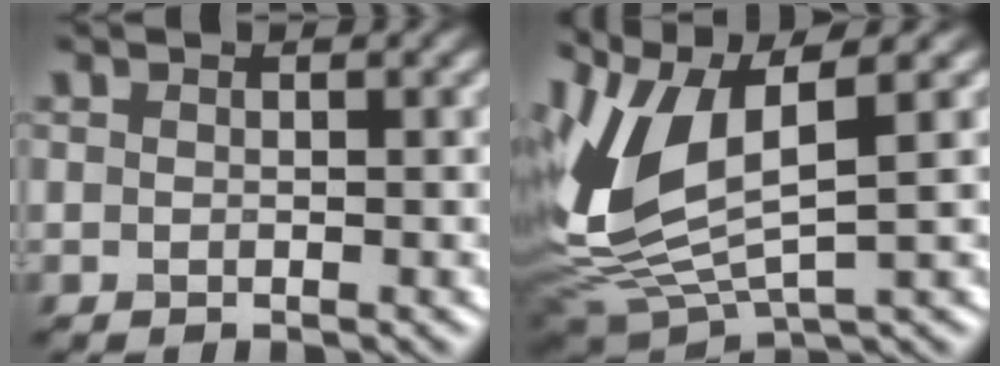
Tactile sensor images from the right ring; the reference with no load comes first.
{"total": 9.2, "force": [2.0, 3.8, 8.1], "torque": [-0.189, -0.003, 0.043]}